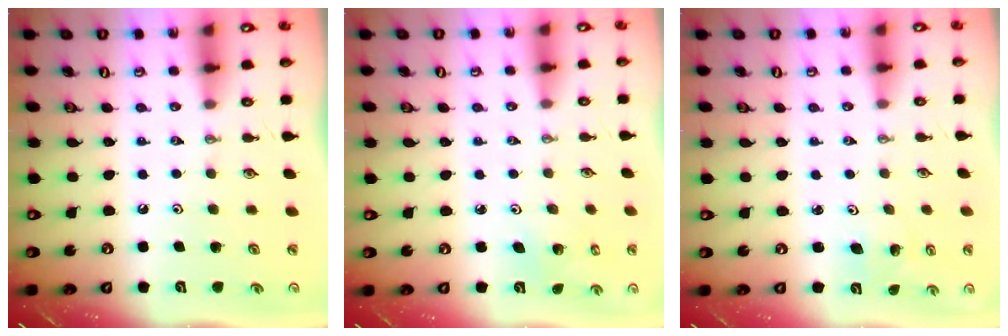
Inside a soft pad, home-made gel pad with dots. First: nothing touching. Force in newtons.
{"total": 2.7, "press": 2.7, "slide": 0.2}
{"total": 2.3, "press": 2.3, "slide": 0.2}